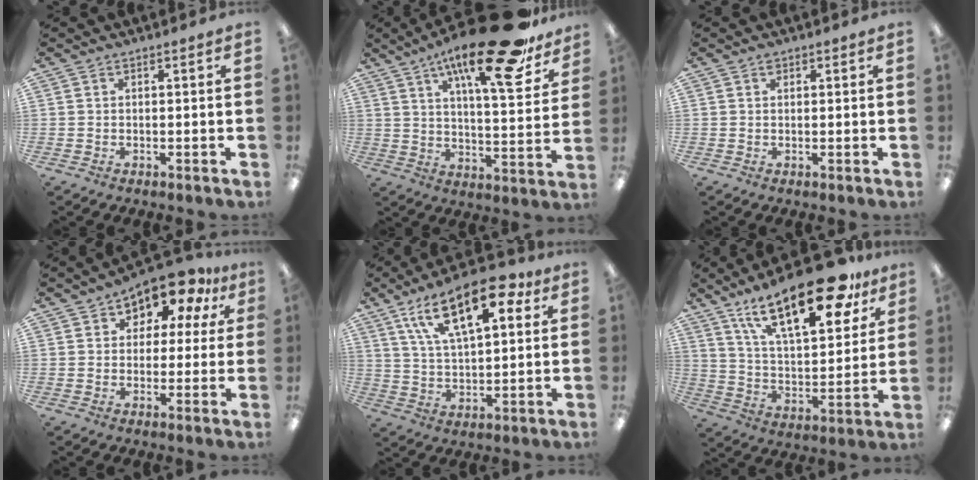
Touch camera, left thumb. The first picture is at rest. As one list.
[{"total": 22.9, "force": [15.6, 5.5, 15.9], "torque": [-0.246, -0.091, 0.245]}, {"total": 0.9, "force": [0.6, 0.6, 0.5], "torque": [-0.010, 0.002, 0.010]}, {"total": 9.9, "force": [7.6, 4.9, 4.1], "torque": [-0.070, -0.056, 0.137]}, {"total": 18.8, "force": [9.8, 8.5, 13.5], "torque": [-0.214, -0.024, 0.164]}, {"total": 24.2, "force": [15.6, 9.4, 16.0], "torque": [-0.252, -0.080, 0.261]}]